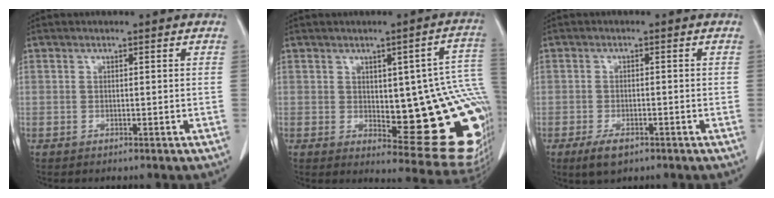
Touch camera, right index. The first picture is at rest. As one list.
[{"total": 20.3, "force": [-0.8, 5.3, 19.5], "torque": [-0.148, 0.014, 0.008]}, {"total": 3.7, "force": [-2.2, 1.7, 2.4], "torque": [-0.050, -0.004, -0.033]}]